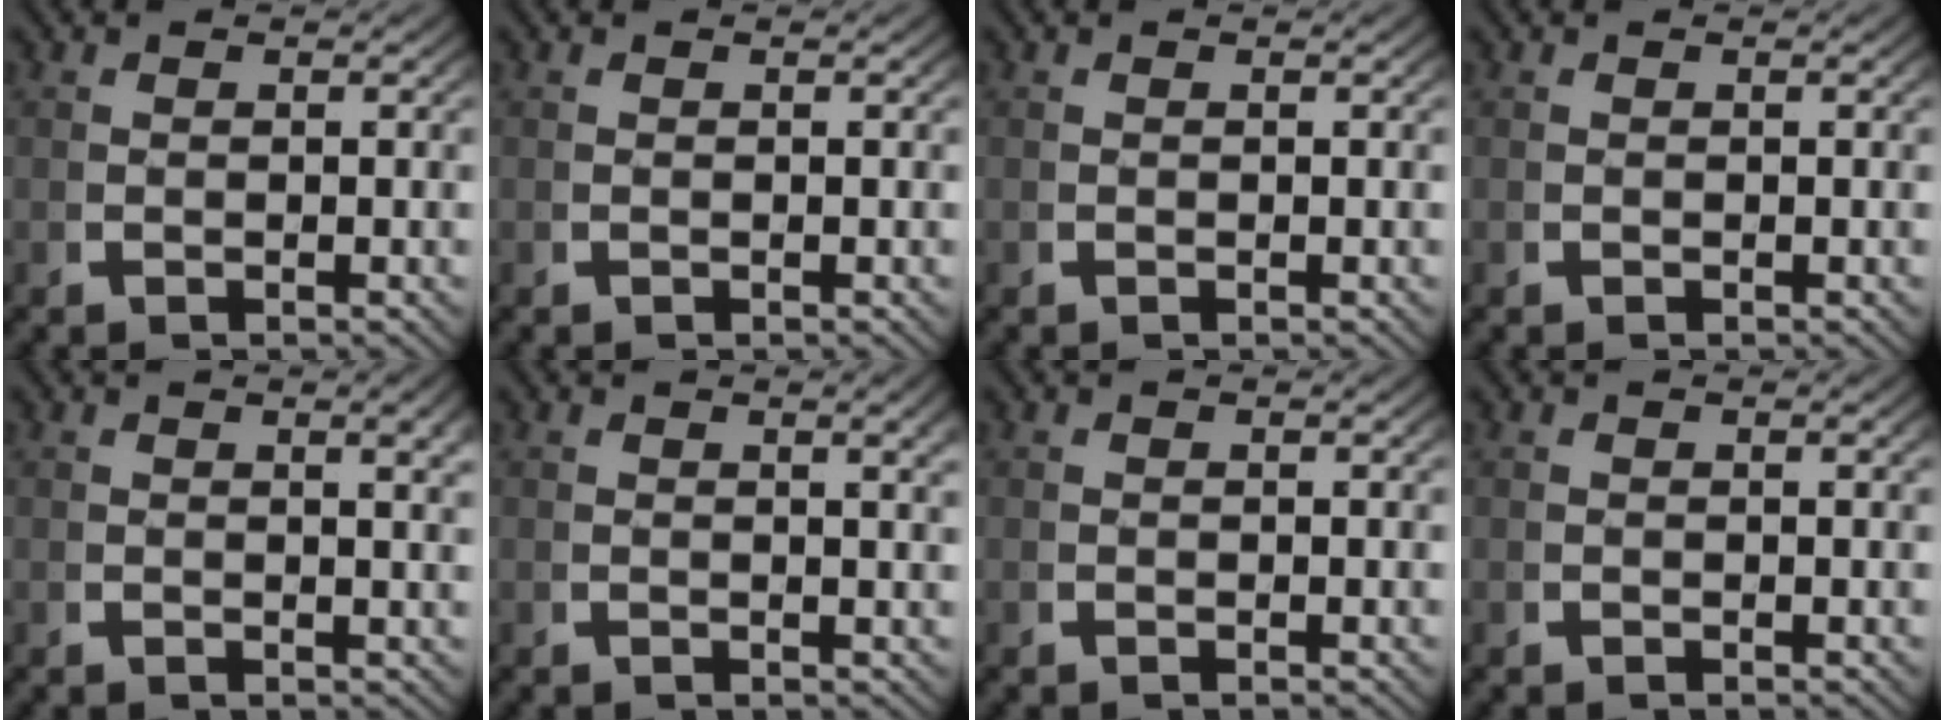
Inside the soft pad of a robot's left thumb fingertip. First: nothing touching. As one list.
[{"total": 0.0}, {"total": 0.0}, {"total": 0.0}, {"total": 1.7, "force": [0.6, 0.4, 1.6], "torque": [-0.015, -0.001, 0.008]}, {"total": 1.4, "force": [0.5, 0.3, 1.2], "torque": [-0.014, -0.002, 0.007]}, {"total": 0.0}, {"total": 0.0}]